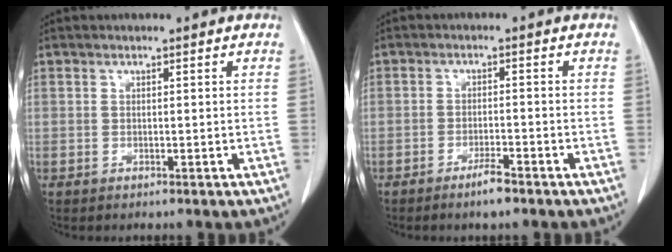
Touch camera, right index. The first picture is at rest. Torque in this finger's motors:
{"motor_torque": [0.09, -0.09, 0.01, 0.00]}